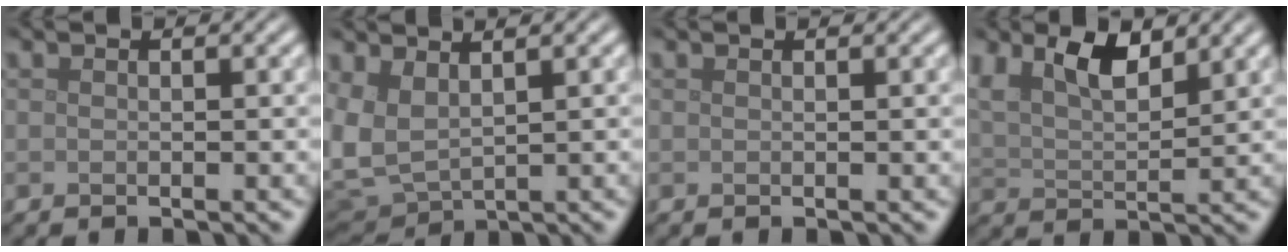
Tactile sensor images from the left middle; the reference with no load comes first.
{"total": 4.3, "force": [1.3, 2.3, 3.4], "torque": [-0.097, -0.001, 0.026]}
{"total": 0.9, "force": [0.5, 0.2, 0.6], "torque": [-0.003, 0.006, 0.006]}
{"total": 6.1, "force": [3.8, 2.5, 4.0], "torque": [-0.081, 0.004, 0.066]}